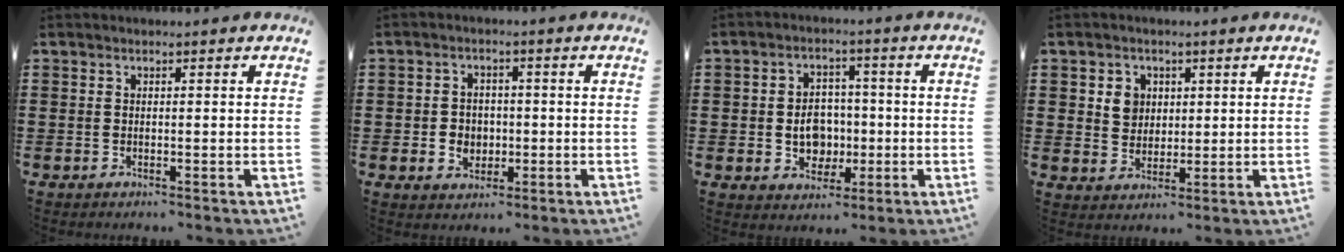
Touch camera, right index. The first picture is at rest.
{"total": 3.3, "force": [-0.6, 3.0, 1.4], "torque": [-0.030, 0.002, -0.017]}
{"total": 6.0, "force": [-0.7, 5.1, 3.2], "torque": [-0.055, 0.006, -0.013]}
{"total": 4.0, "force": [1.2, 3.5, 1.3], "torque": [-0.032, 0.008, 0.019]}